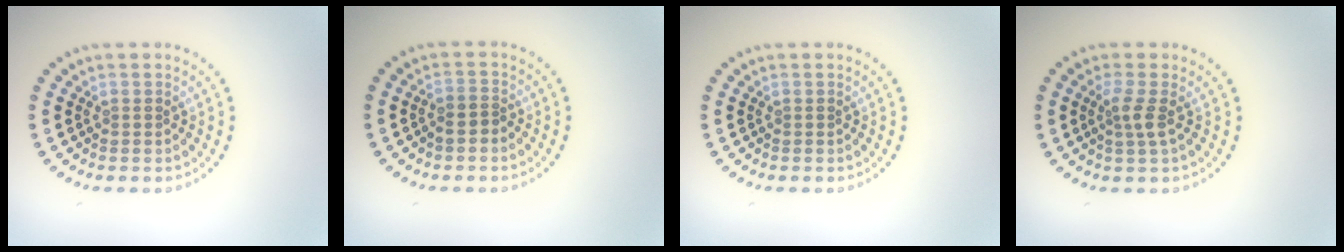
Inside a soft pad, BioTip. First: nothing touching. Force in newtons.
{"total": 1.5, "press": 1.4, "slide": 0.6}
{"total": 0.0}
{"total": 1.8, "press": 1.4, "slide": 1.1}